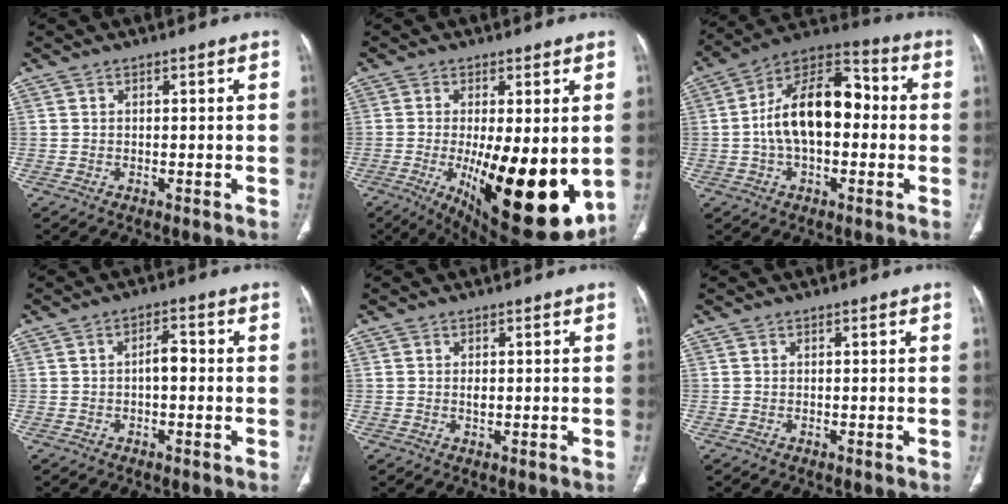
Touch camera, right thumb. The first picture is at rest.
{"total": 22.0, "force": [-4.0, 7.9, 20.1], "torque": [-0.260, -0.038, -0.032]}
{"total": 17.1, "force": [-0.1, 9.9, 13.9], "torque": [-0.221, 0.042, -0.013]}
{"total": 3.2, "force": [-0.4, 1.6, 2.8], "torque": [-0.039, 0.013, -0.011]}
{"total": 1.1, "force": [0.1, 0.6, 0.9], "torque": [-0.018, -0.002, 0.005]}
{"total": 0.0}